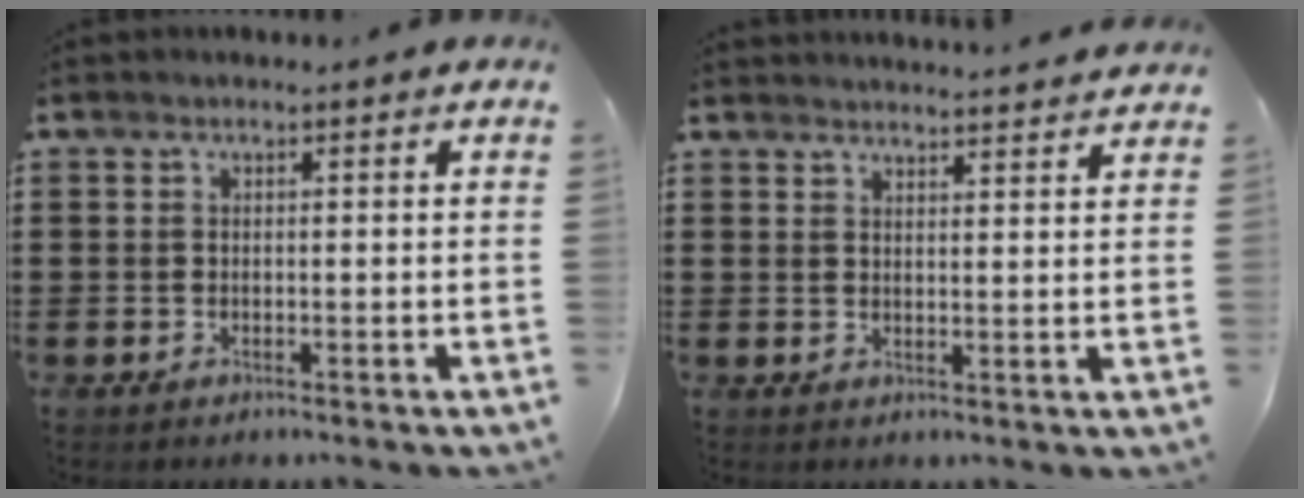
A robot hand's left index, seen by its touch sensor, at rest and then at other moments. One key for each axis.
{"total": 2.6, "fx": 2.6, "fy": -0.4, "fz": -0.2, "tx": -0.005, "ty": -0.013, "tz": 0.048}